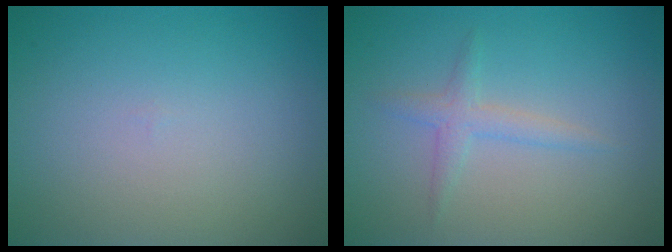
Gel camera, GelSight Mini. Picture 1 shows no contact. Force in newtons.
{"total": 1.7, "press": 1.7, "slide": 0.1}